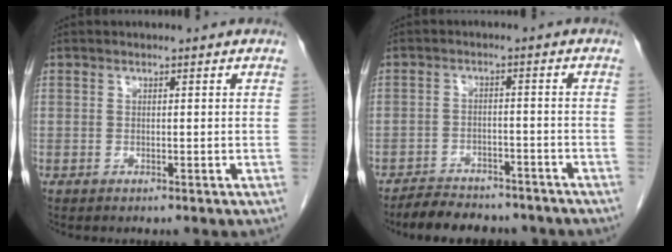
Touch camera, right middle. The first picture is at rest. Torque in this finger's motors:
{"motor_torque": [0.50, -0.49, 0.07, 0.05]}